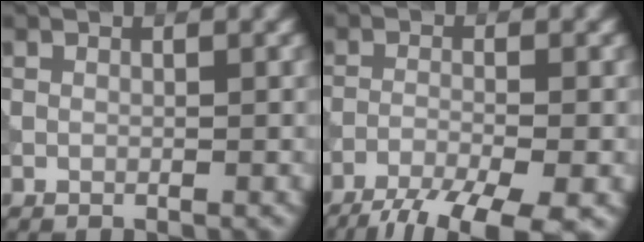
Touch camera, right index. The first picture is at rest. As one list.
[{"total": 8.8, "force": [-6.8, 1.8, 5.2], "torque": [-0.093, -0.031, -0.110]}]